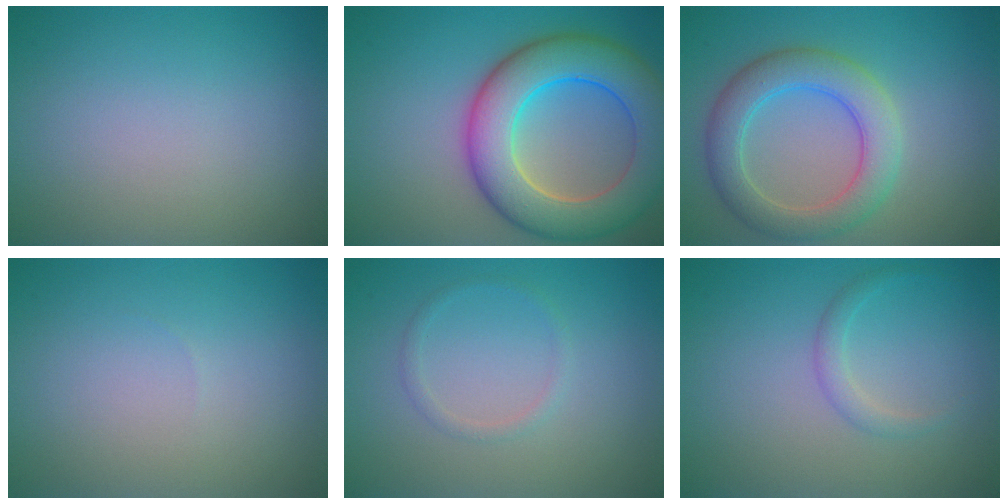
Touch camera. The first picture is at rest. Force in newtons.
{"total": 10.1, "press": 10.1, "slide": 0.3}
{"total": 5.4, "press": 5.4, "slide": 0.1}
{"total": 0.0}
{"total": 1.0, "press": 1.0, "slide": 0.1}
{"total": 1.4, "press": 1.3, "slide": 0.1}